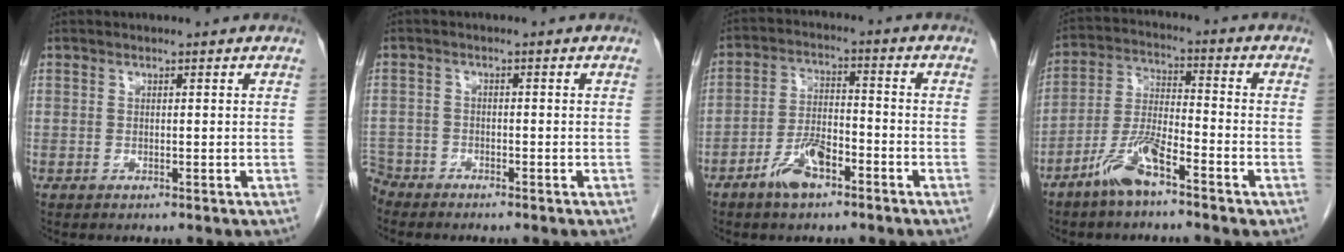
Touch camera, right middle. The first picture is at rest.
{"total": 4.1, "force": [-3.9, 1.4, -0.1], "torque": [0.003, -0.006, -0.077]}
{"total": 6.6, "force": [-4.1, 2.4, 4.6], "torque": [-0.098, 0.008, -0.077]}
{"total": 8.1, "force": [-5.4, 1.8, 5.8], "torque": [-0.130, -0.003, -0.107]}